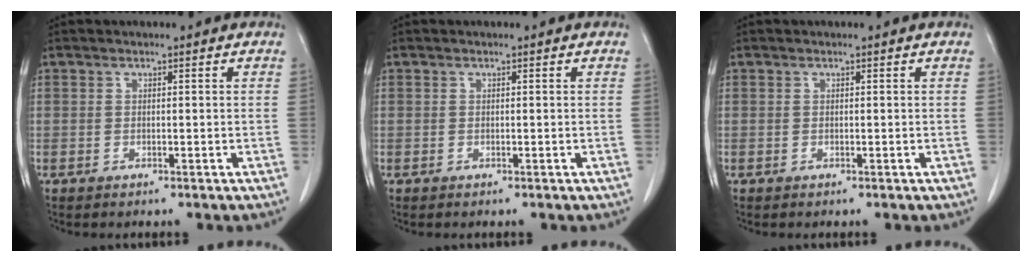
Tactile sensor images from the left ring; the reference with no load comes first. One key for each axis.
{"total": 0.0}
{"total": 0.0}